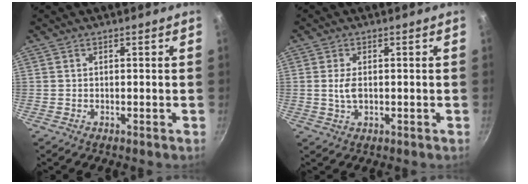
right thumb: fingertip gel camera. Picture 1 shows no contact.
{"total": 3.5, "force": [0.0, 2.0, 2.9], "torque": [-0.053, 0.000, 0.001]}